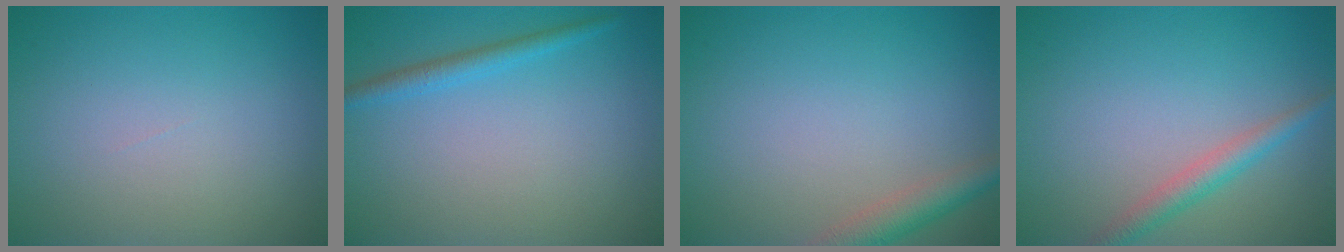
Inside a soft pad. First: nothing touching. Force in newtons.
{"total": 1.8, "press": 1.8, "slide": 0.2}
{"total": 2.9, "press": 2.9, "slide": 0.2}
{"total": 2.4, "press": 2.4, "slide": 0.1}